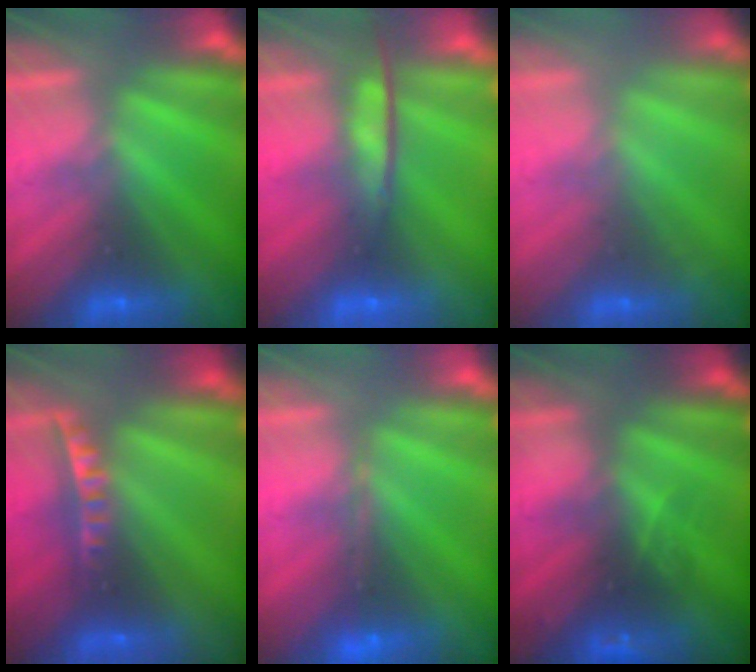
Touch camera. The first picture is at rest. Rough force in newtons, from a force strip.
{"total": 8.2}
{"total": 2.4}
{"total": 6.4}
{"total": 1.7}
{"total": 2.9}